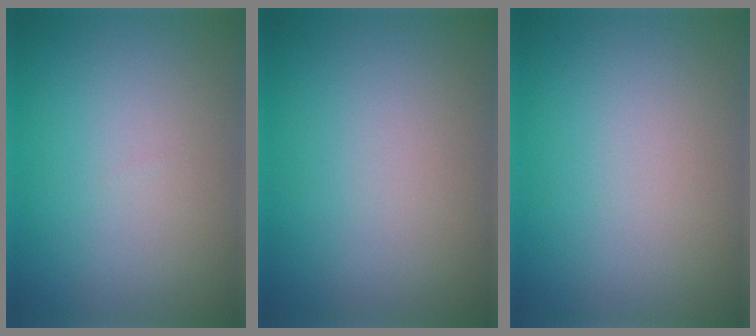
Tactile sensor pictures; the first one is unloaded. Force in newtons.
{"total": 0.0}
{"total": 0.0}